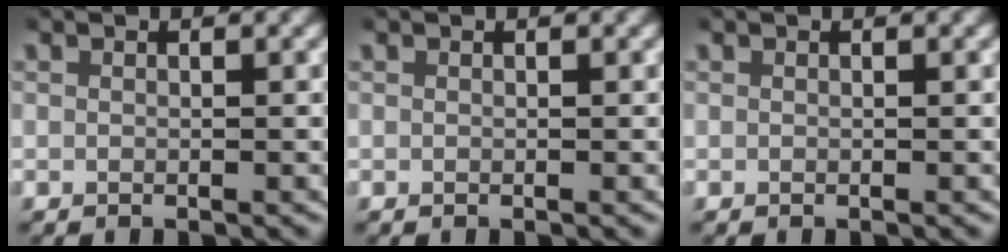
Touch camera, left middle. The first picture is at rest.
{"total": 0.0}
{"total": 0.0}